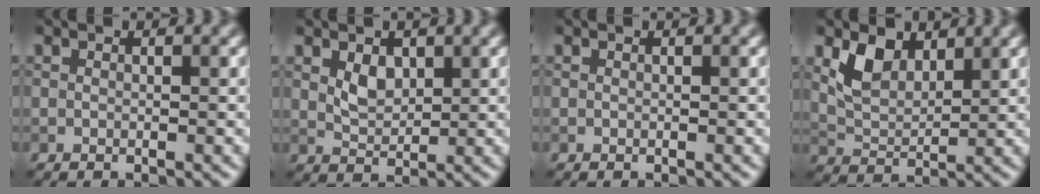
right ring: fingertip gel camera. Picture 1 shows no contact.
{"total": 2.2, "force": [0.9, 1.4, 1.3], "torque": [-0.026, -0.004, 0.022]}
{"total": 0.0}
{"total": 3.9, "force": [2.1, 2.3, 2.3], "torque": [-0.052, -0.006, 0.044]}